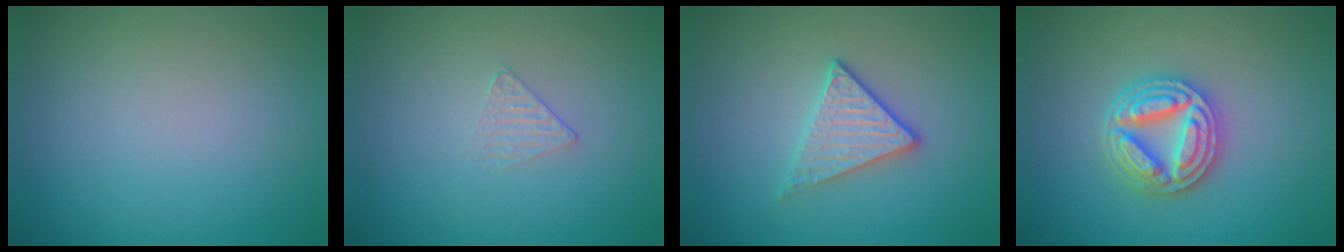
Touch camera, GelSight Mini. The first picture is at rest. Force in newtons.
{"total": 1.0, "press": 0.3, "slide": 0.9}
{"total": 2.8, "press": 2.6, "slide": 1.1}
{"total": 5.0, "press": 5.0, "slide": 0.8}